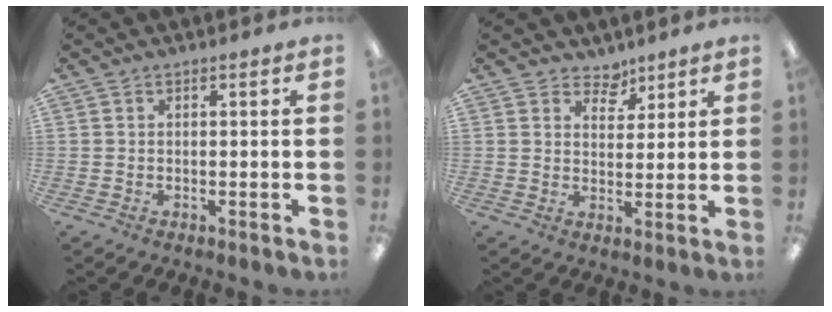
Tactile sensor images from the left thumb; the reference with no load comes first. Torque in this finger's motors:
{"motor_torque": [0.09, 0.13, -0.12, -0.16, -0.01]}